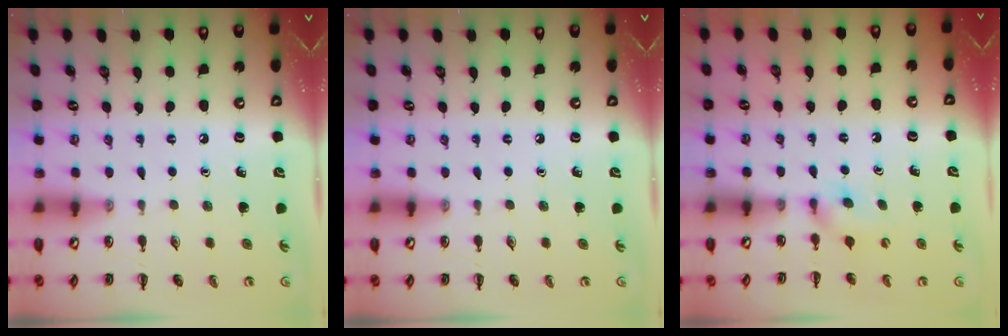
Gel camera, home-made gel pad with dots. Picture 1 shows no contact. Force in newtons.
{"total": 0.0}
{"total": 4.9, "press": 4.7, "slide": 1.4}